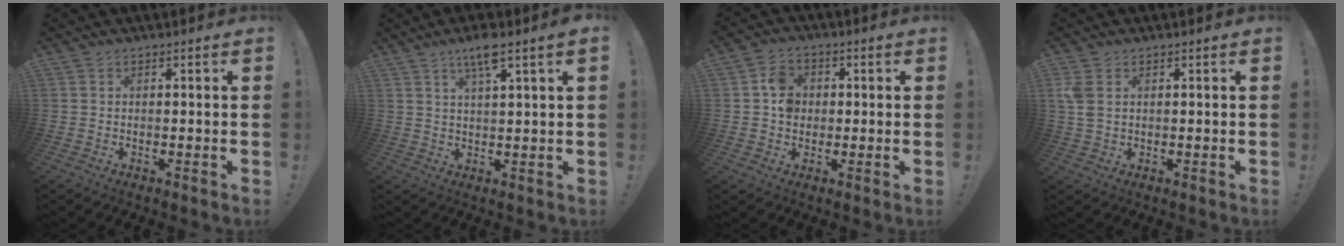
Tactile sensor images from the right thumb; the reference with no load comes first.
{"total": 6.4, "force": [3.6, 0.7, 5.2], "torque": [-0.090, -0.009, 0.056]}
{"total": 7.1, "force": [0.5, 6.3, 3.3], "torque": [-0.041, 0.013, 0.011]}
{"total": 3.9, "force": [1.3, 2.3, 2.9], "torque": [-0.065, 0.001, 0.025]}